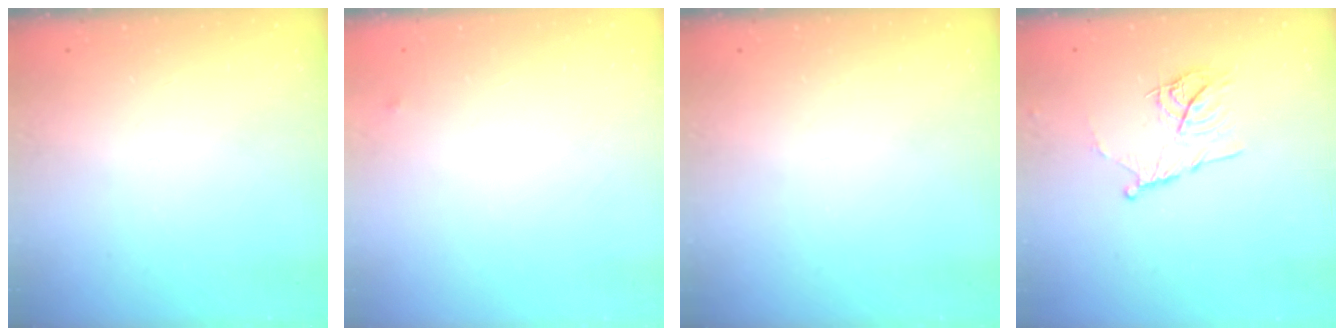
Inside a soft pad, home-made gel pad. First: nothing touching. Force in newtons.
{"total": 2.5, "press": 2.4, "slide": 0.4}
{"total": 0.0}
{"total": 11.8, "press": 11.8, "slide": 0.9}